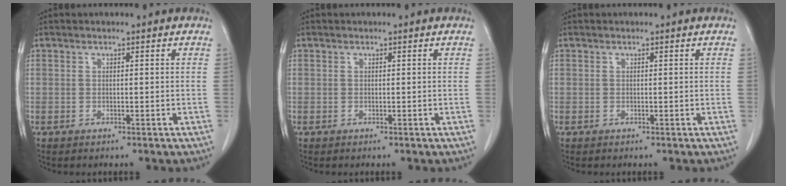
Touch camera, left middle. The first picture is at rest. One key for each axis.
{"total": 0.0}
{"total": 0.0}